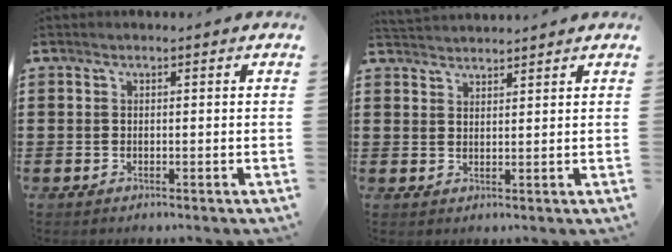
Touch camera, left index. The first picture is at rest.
{"total": 2.2, "force": [2.2, -0.1, -0.1], "torque": [-0.004, -0.003, 0.044]}